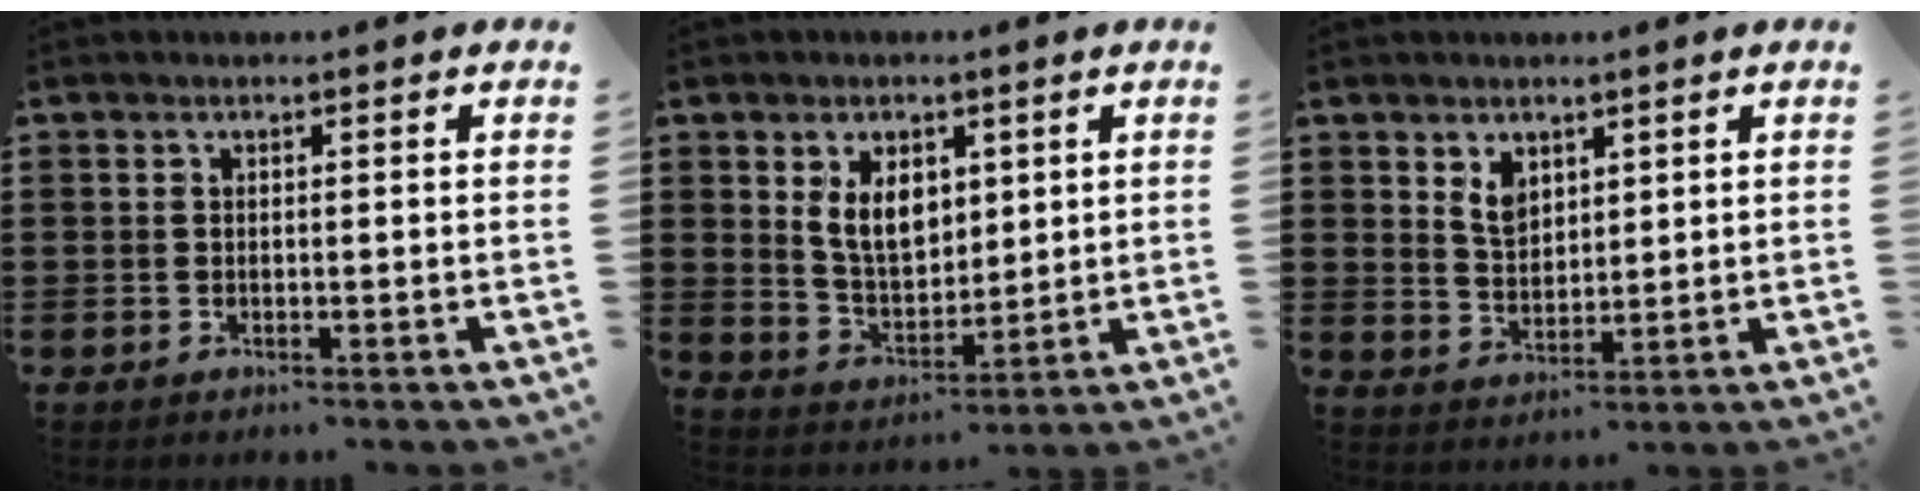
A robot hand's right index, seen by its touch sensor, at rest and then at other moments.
{"total": 7.2, "force": [2.6, 4.5, 5.0], "torque": [-0.111, 0.006, 0.044]}
{"total": 4.0, "force": [2.3, 2.7, 1.9], "torque": [-0.047, 0.008, 0.043]}